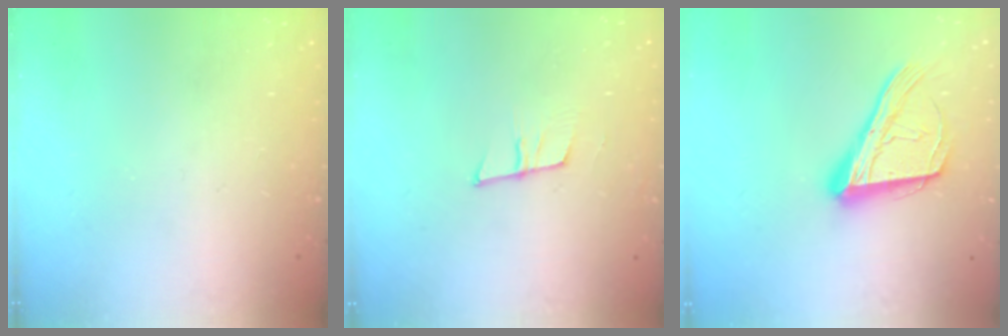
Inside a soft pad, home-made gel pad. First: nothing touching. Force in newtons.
{"total": 6.9, "press": 6.3, "slide": 2.8}
{"total": 17.8, "press": 17.7, "slide": 2.4}